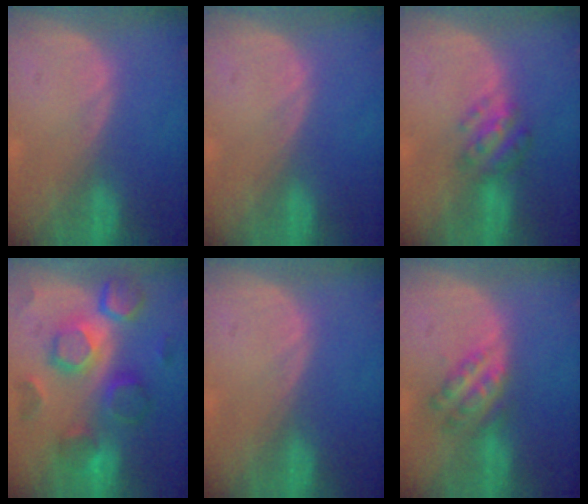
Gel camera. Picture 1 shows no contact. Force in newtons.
{"total": 0.0}
{"total": 4.8, "press": 4.8, "slide": 0.8}
{"total": 10.4, "press": 10.4, "slide": 0.8}
{"total": 0.0}
{"total": 5.9, "press": 5.2, "slide": 2.8}